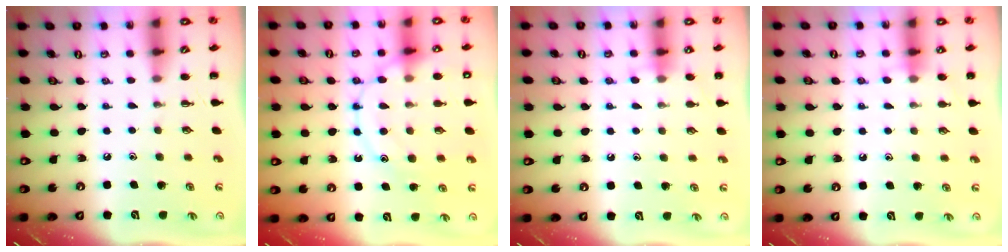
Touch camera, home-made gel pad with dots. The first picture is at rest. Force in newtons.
{"total": 15.7, "press": 15.7, "slide": 1.2}
{"total": 6.9, "press": 6.4, "slide": 2.7}
{"total": 6.9, "press": 6.4, "slide": 2.7}